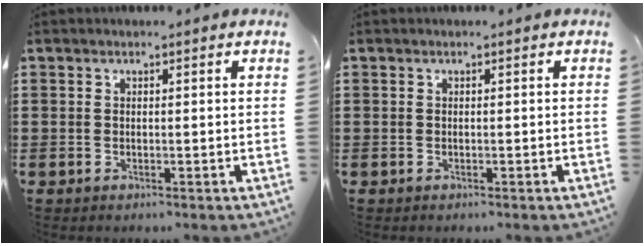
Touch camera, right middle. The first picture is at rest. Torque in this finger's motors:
{"motor_torque": [0.63, 0.56, 0.01, 0.01]}